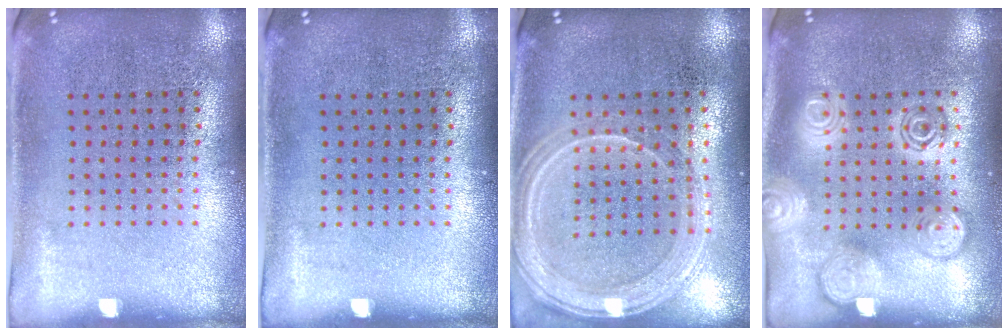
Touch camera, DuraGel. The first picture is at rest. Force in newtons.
{"total": 0.0}
{"total": 1.4, "press": 1.3, "slide": 0.2}
{"total": 2.8, "press": 2.8, "slide": 0.5}